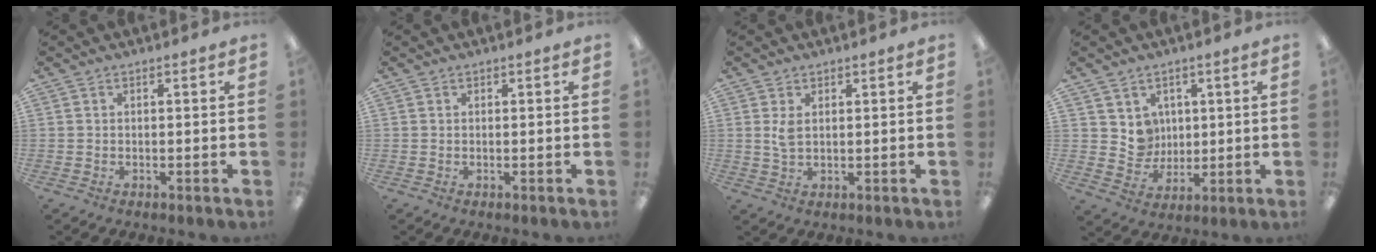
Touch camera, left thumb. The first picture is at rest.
{"total": 0.0}
{"total": 3.3, "force": [1.1, 1.9, 2.4], "torque": [-0.052, -0.002, 0.014]}
{"total": 6.6, "force": [3.5, 5.6, -0.2], "torque": [0.002, -0.030, 0.066]}